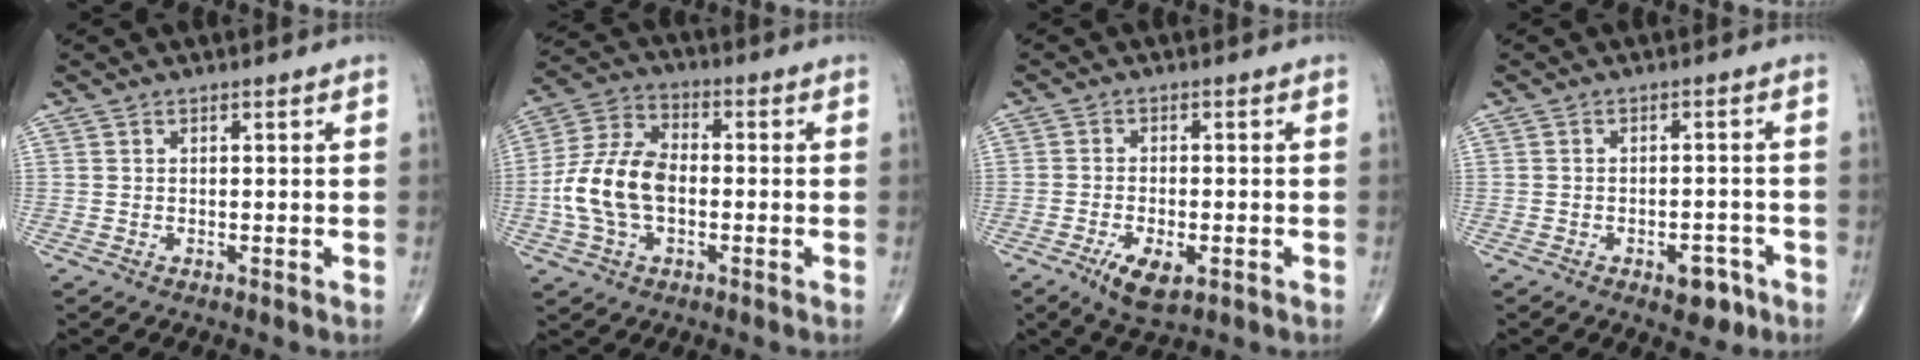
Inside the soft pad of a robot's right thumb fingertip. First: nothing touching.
{"total": 12.7, "force": [-1.7, 7.8, 9.8], "torque": [-0.198, 0.029, -0.039]}
{"total": 6.3, "force": [-2.8, 2.6, 5.0], "torque": [-0.090, -0.001, -0.044]}
{"total": 4.9, "force": [-2.7, 2.6, 3.1], "torque": [-0.023, 0.015, -0.033]}